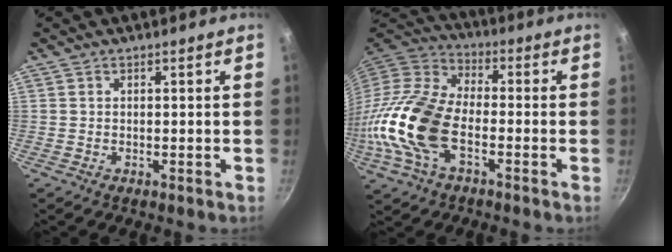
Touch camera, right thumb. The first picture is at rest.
{"total": 17.8, "force": [-4.8, 9.7, 14.1], "torque": [-0.279, 0.031, -0.111]}